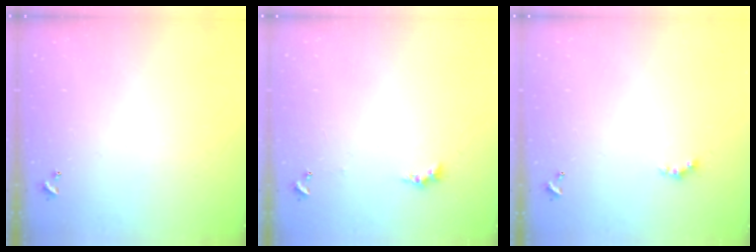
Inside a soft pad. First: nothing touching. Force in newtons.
{"total": 0.6, "press": 0.4, "slide": 0.5}
{"total": 1.6, "press": 1.6, "slide": 0.4}